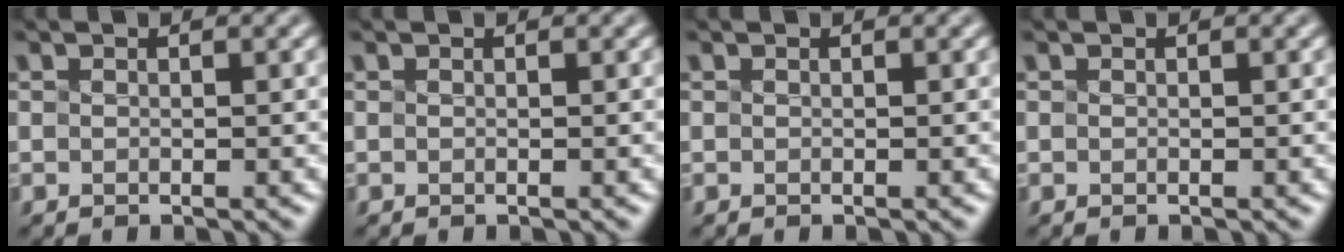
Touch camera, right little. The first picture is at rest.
{"total": 0.0}
{"total": 0.0}
{"total": 0.0}